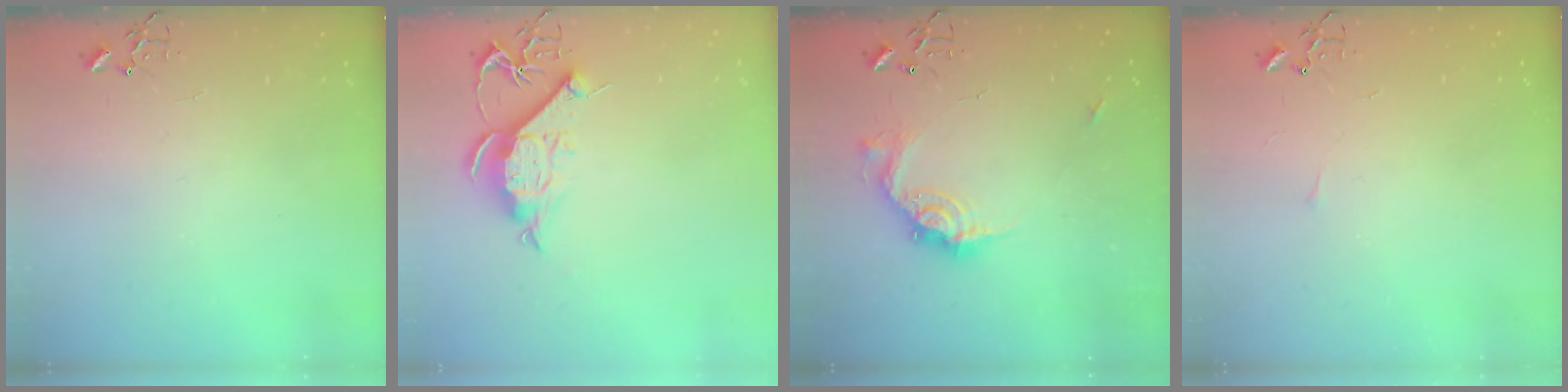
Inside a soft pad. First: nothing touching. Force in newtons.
{"total": 10.6, "press": 10.6, "slide": 0.4}
{"total": 14.2, "press": 14.2, "slide": 1.3}
{"total": 3.3, "press": 3.2, "slide": 0.5}